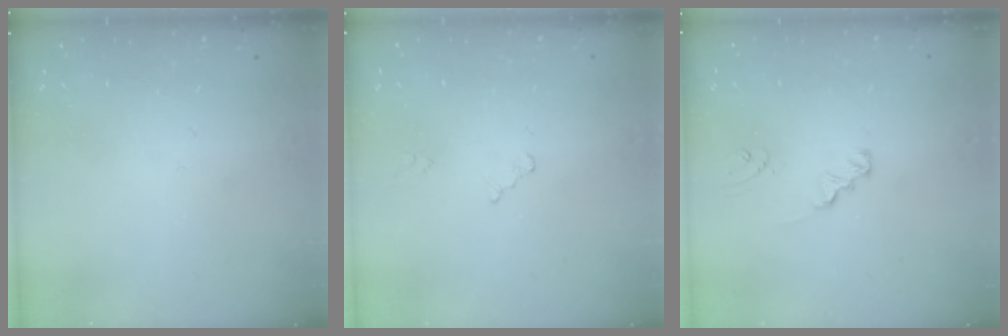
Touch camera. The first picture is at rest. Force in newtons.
{"total": 0.8, "press": 0.8, "slide": 0.2}
{"total": 1.7, "press": 1.7, "slide": 0.1}